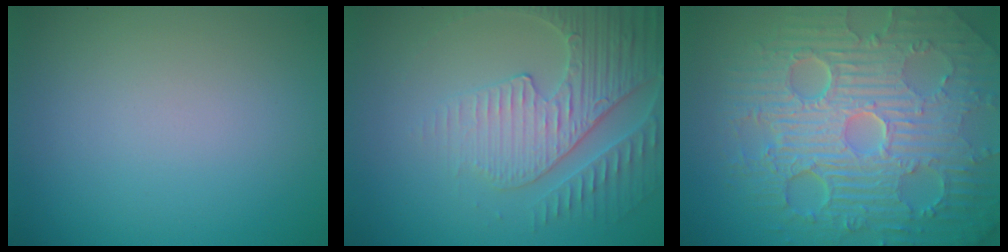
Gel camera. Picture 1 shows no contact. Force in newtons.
{"total": 4.3, "press": 4.3, "slide": 0.4}
{"total": 11.6, "press": 7.5, "slide": 8.9}